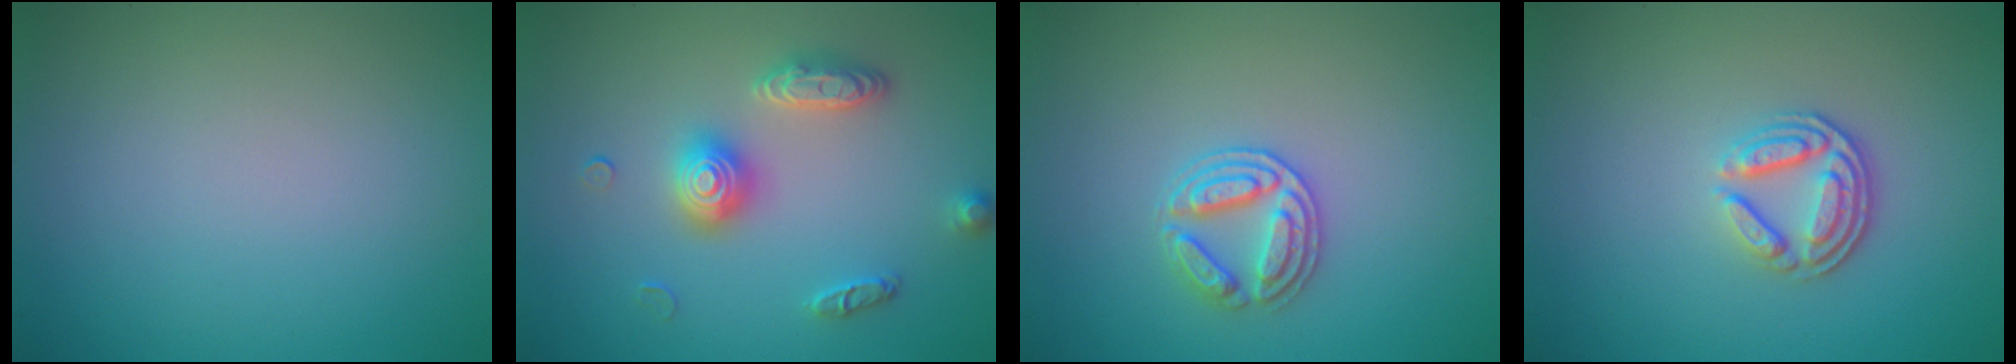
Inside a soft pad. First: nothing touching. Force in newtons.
{"total": 3.2, "press": 3.2, "slide": 0.4}
{"total": 2.7, "press": 2.6, "slide": 0.7}
{"total": 3.7, "press": 2.8, "slide": 2.5}